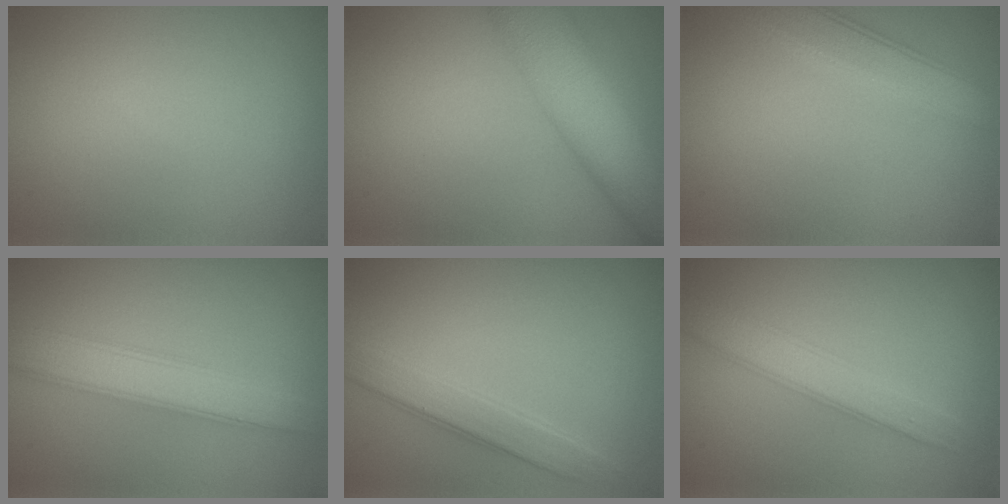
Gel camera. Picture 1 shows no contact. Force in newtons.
{"total": 8.6, "press": 8.6, "slide": 0.3}
{"total": 4.2, "press": 4.2, "slide": 0.3}
{"total": 4.5, "press": 4.5, "slide": 0.2}
{"total": 2.9, "press": 2.9, "slide": 0.0}
{"total": 3.2, "press": 3.2, "slide": 0.3}